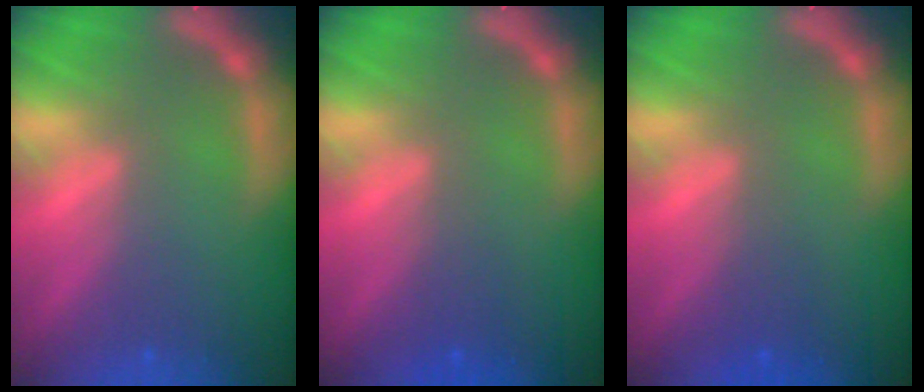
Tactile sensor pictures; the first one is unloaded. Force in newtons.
{"total": 1.5}
{"total": 1.5}